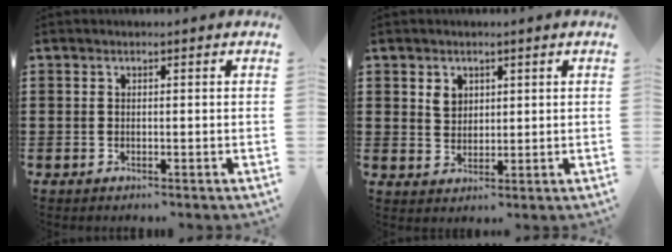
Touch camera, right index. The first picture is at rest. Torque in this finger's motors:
{"motor_torque": [0.00, 0.00, 0.11, 0.04]}